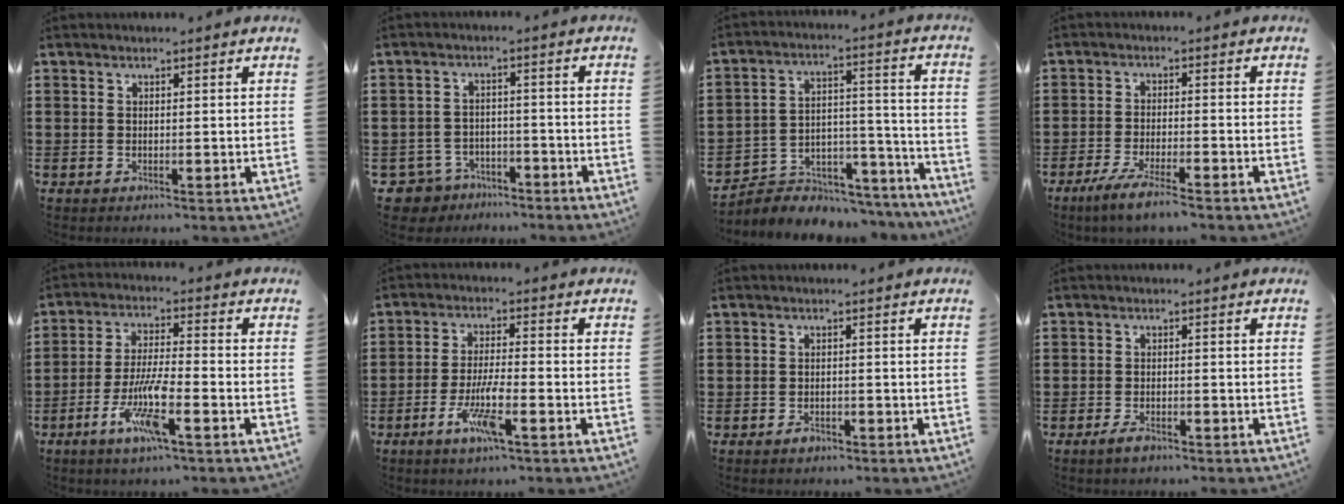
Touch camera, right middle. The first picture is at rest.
{"total": 4.1, "force": [-3.7, 1.6, 0.4], "torque": [-0.033, 0.001, -0.085]}
{"total": 4.7, "force": [-4.2, 1.9, 0.1], "torque": [-0.006, 0.010, -0.087]}
{"total": 4.2, "force": [-3.5, -0.1, 2.4], "torque": [-0.053, -0.011, -0.066]}
{"total": 8.5, "force": [-4.1, 1.6, 7.3], "torque": [-0.154, -0.009, -0.080]}
{"total": 6.9, "force": [-3.4, 1.2, 5.8], "torque": [-0.119, -0.006, -0.065]}
{"total": 1.4, "force": [-1.2, 0.6, 0.6], "torque": [-0.014, -0.001, -0.023]}
{"total": 2.0, "force": [-1.3, 0.7, 1.3], "torque": [-0.030, -0.002, -0.027]}